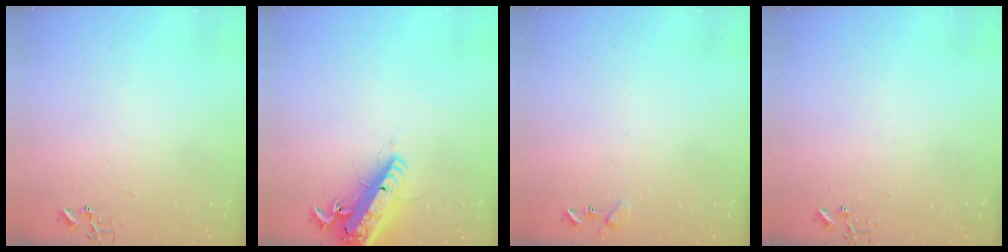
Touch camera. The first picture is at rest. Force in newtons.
{"total": 17.6, "press": 17.3, "slide": 3.4}
{"total": 6.7, "press": 6.6, "slide": 0.8}
{"total": 0.0}